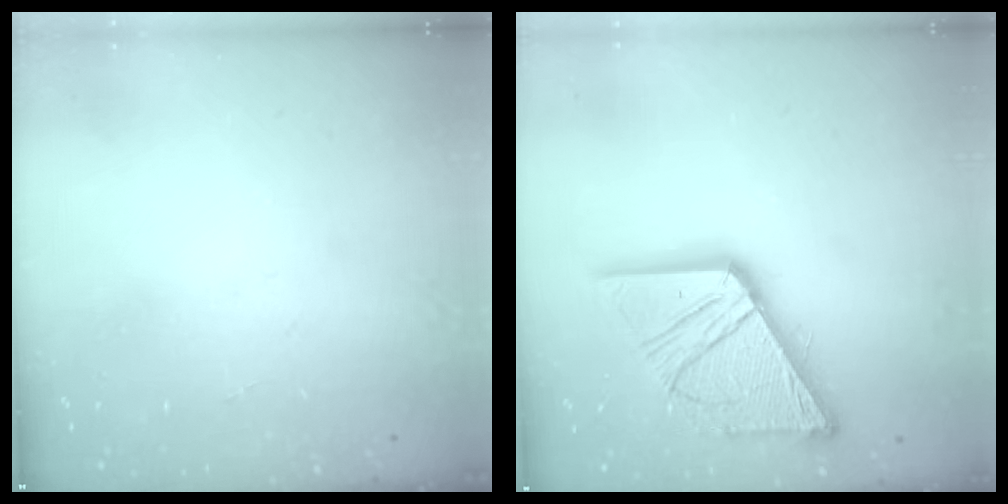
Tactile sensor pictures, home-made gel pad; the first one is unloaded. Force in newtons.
{"total": 21.5, "press": 21.4, "slide": 2.5}